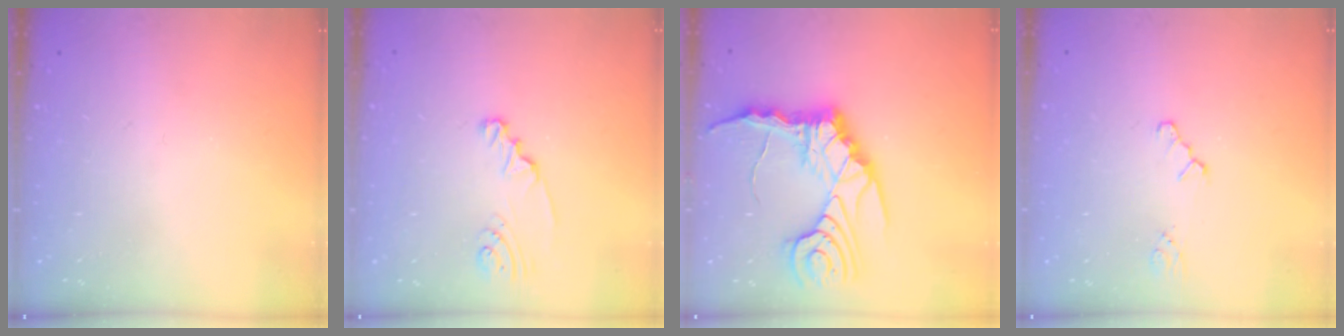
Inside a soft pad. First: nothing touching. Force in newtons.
{"total": 2.5, "press": 2.5, "slide": 0.3}
{"total": 14.3, "press": 14.1, "slide": 2.0}
{"total": 1.0, "press": 1.0, "slide": 0.3}